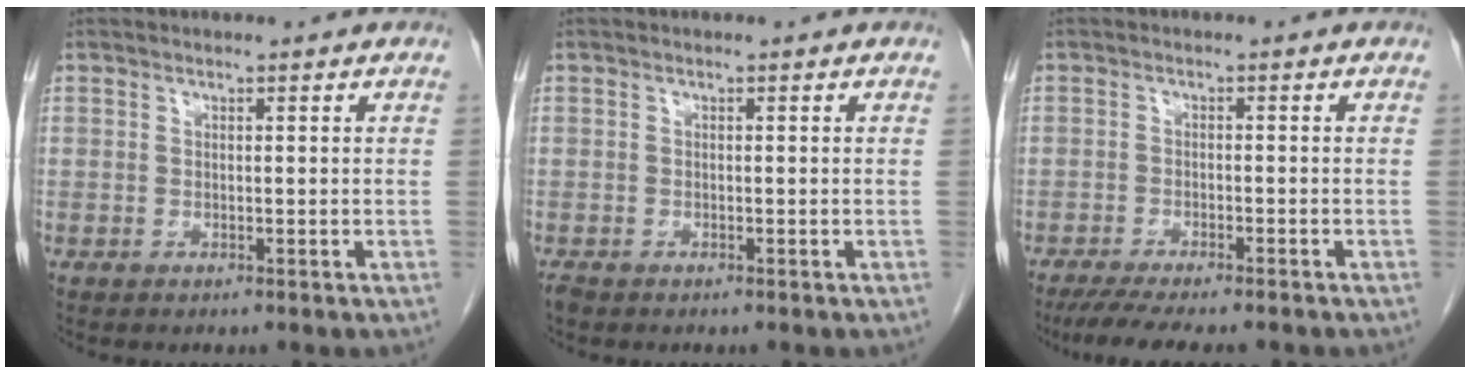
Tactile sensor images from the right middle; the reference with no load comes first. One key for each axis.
{"total": 0.9, "fx": -0.7, "fy": 0.4, "fz": 0.3, "tx": -0.013, "ty": -0.002, "tz": -0.013}
{"total": 9.8, "fx": -8.4, "fy": 1.3, "fz": 5.0, "tx": -0.072, "ty": -0.015, "tz": -0.124}